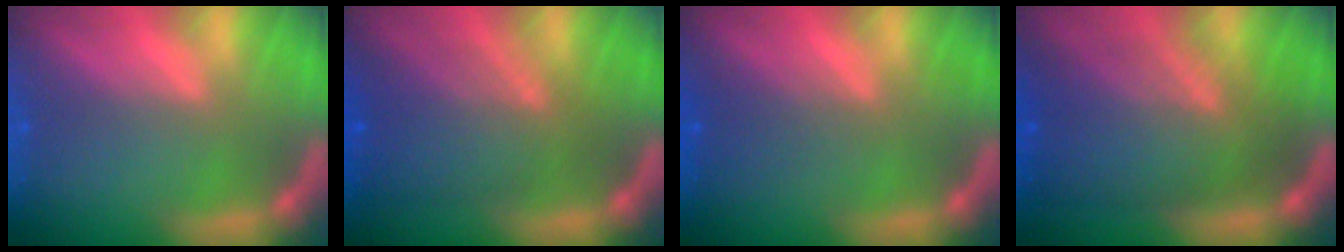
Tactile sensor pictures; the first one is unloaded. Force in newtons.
{"total": 6.6}
{"total": 2.0}
{"total": 9.1}